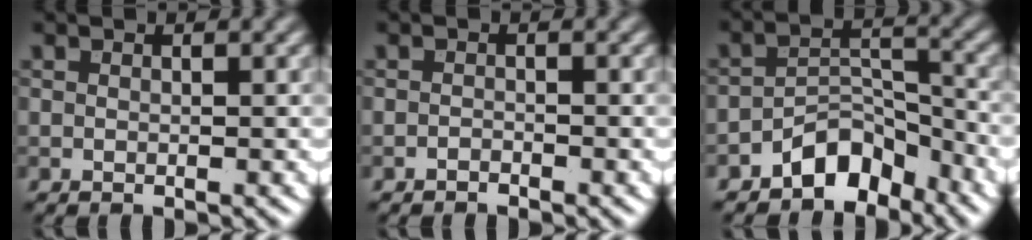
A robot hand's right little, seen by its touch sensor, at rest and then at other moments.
{"total": 0.5, "force": [-0.5, 0.2, 0.1], "torque": [-0.001, 0.001, -0.011]}
{"total": 4.7, "force": [-3.6, 2.3, 1.9], "torque": [-0.015, 0.011, -0.069]}